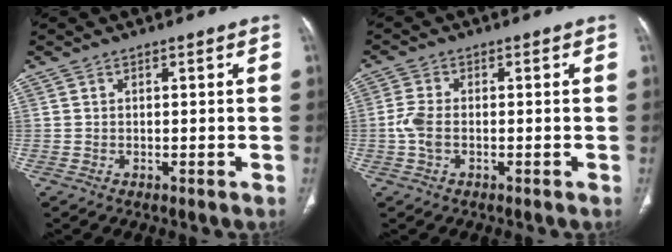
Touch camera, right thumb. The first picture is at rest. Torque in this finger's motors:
{"motor_torque": [0.78, 0.67, 0.77, 0.04, 0.09]}